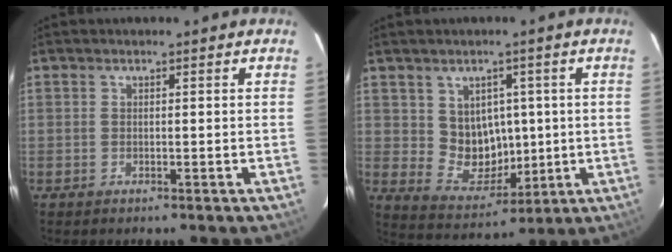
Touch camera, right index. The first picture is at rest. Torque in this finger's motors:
{"motor_torque": [0.17, 0.06, 0.07, 0.01]}